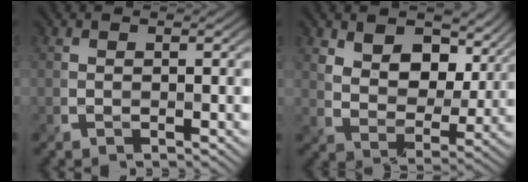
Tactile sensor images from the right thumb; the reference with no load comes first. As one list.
[{"total": 10.4, "force": [4.9, 6.5, 6.5], "torque": [-0.129, -0.003, 0.077]}]